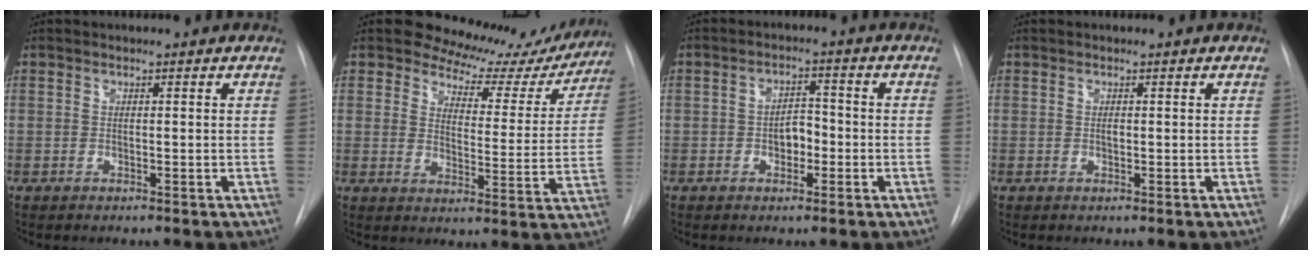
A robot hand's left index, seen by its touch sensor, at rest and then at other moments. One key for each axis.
{"total": 14.0, "fx": 12.4, "fy": 5.7, "fz": 3.0, "tx": -0.015, "ty": -0.020, "tz": 0.135}
{"total": 3.7, "fx": -1.0, "fy": 2.2, "fz": 2.8, "tx": -0.041, "ty": 0.012, "tz": -0.017}
{"total": 0.5, "fx": 0.1, "fy": 0.3, "fz": 0.4, "tx": -0.009, "ty": -0.001, "tz": 0.000}